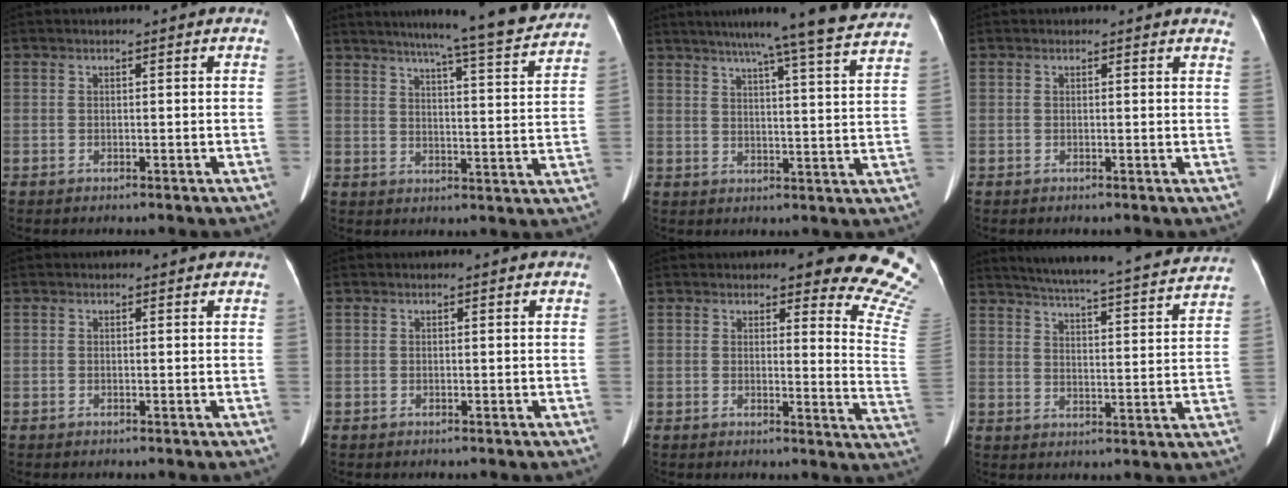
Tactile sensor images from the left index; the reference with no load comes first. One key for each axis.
{"total": 19.3, "fx": 17.1, "fy": 0.2, "fz": 8.8, "tx": -0.127, "ty": -0.032, "tz": 0.216}
{"total": 20.7, "fx": 18.5, "fy": -0.9, "fz": 9.3, "tx": -0.144, "ty": -0.032, "tz": 0.231}
{"total": 2.4, "fx": 2.3, "fy": 0.5, "fz": 0.4, "tx": -0.004, "ty": -0.009, "tz": 0.002}
{"total": 0.5, "fx": 0.3, "fy": 0.5, "fz": 0.0, "tx": 0.000, "ty": 0.006, "tz": 0.003}
{"total": 0.0}
{"total": 13.9, "fx": 12.4, "fy": 1.9, "fz": 6.1, "tx": -0.041, "ty": -0.105, "tz": 0.101}
{"total": 24.7, "fx": 22.6, "fy": 1.8, "fz": 9.6, "tx": -0.153, "ty": -0.029, "tz": 0.287}